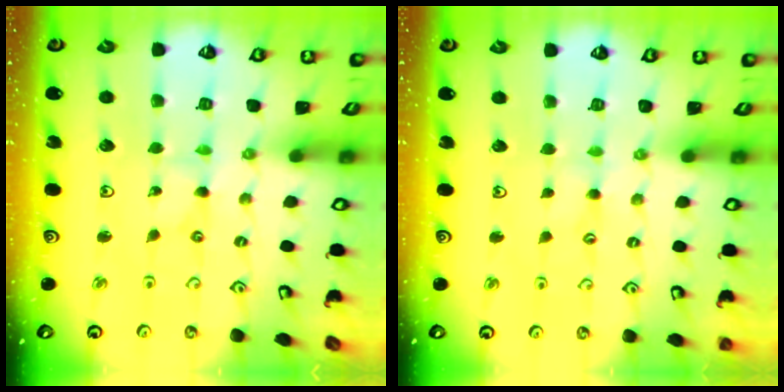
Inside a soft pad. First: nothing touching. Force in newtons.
{"total": 1.7, "press": 1.6, "slide": 0.3}